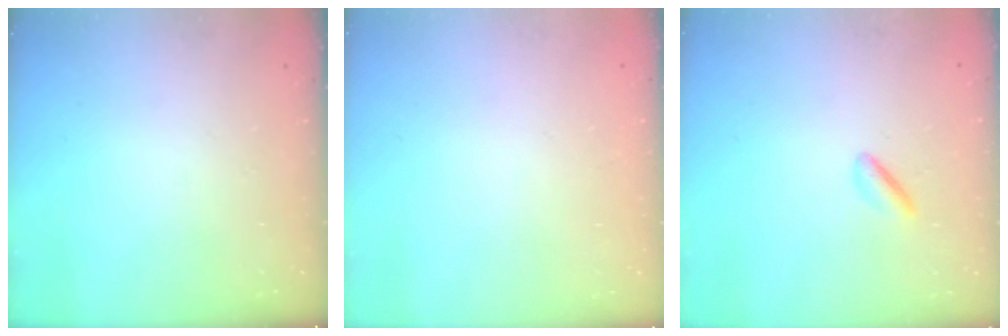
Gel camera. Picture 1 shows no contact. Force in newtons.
{"total": 2.2, "press": 2.2, "slide": 0.1}
{"total": 1.7, "press": 1.5, "slide": 0.9}